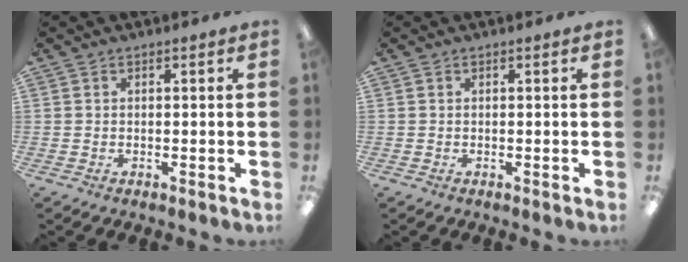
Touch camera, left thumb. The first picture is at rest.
{"total": 0.0}